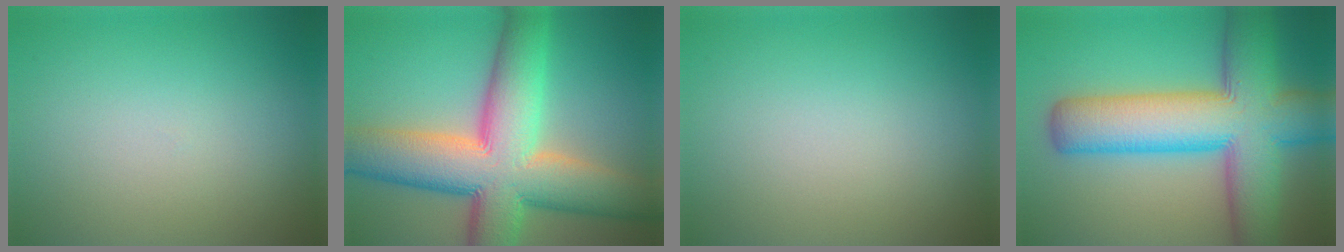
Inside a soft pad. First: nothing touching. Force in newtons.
{"total": 13.9, "press": 13.8, "slide": 0.6}
{"total": 0.0}
{"total": 12.9, "press": 12.9, "slide": 0.4}